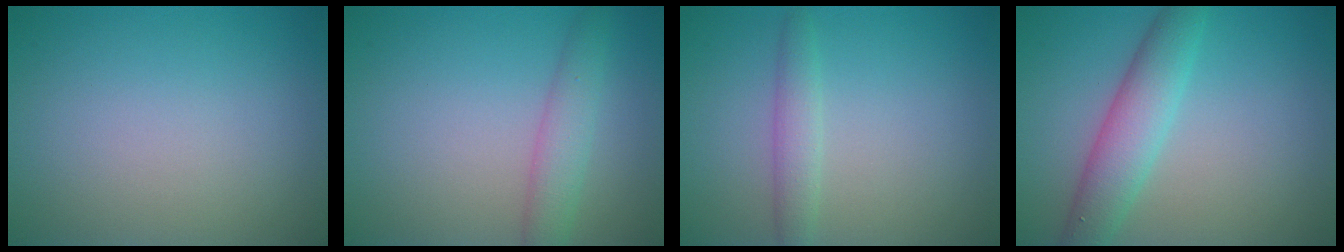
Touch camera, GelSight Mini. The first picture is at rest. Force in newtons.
{"total": 2.8, "press": 2.8, "slide": 0.1}
{"total": 1.9, "press": 1.9, "slide": 0.0}
{"total": 4.3, "press": 4.3, "slide": 0.2}